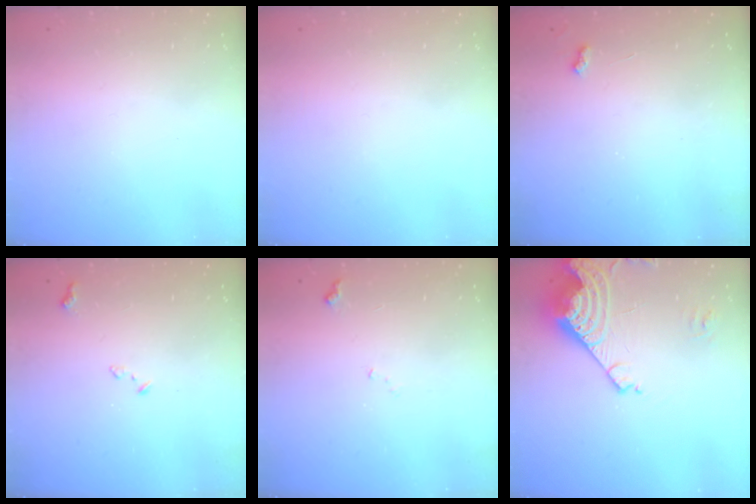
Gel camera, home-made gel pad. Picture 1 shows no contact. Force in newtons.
{"total": 0.0}
{"total": 3.7, "press": 3.7, "slide": 0.4}
{"total": 7.4, "press": 7.3, "slide": 1.0}
{"total": 7.4, "press": 7.4, "slide": 0.8}
{"total": 15.5, "press": 15.4, "slide": 1.8}